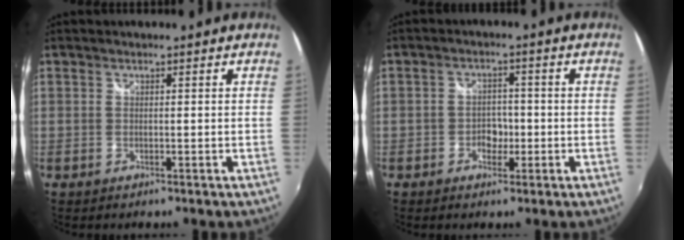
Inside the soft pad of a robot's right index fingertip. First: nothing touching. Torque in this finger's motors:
{"motor_torque": [-0.34, 0.04, -0.07, 0.00]}